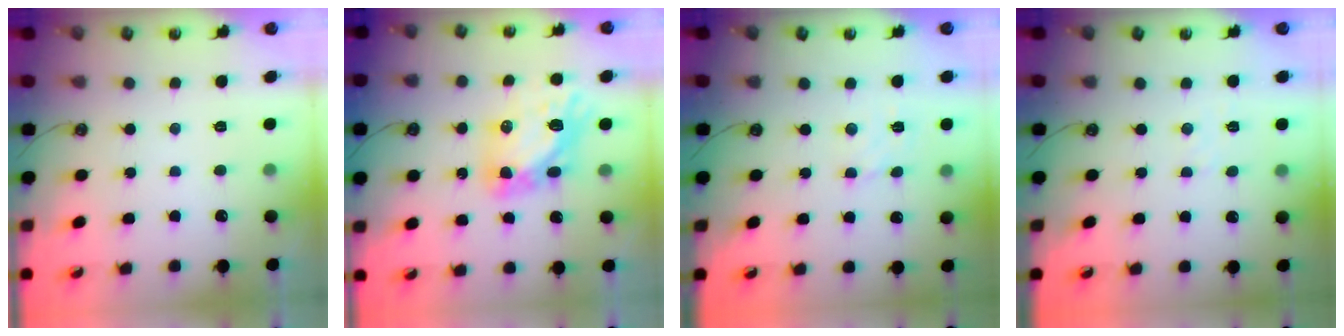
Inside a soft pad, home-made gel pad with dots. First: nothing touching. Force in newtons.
{"total": 11.3, "press": 11.3, "slide": 1.0}
{"total": 2.9, "press": 2.9, "slide": 0.2}
{"total": 2.5, "press": 2.5, "slide": 0.4}